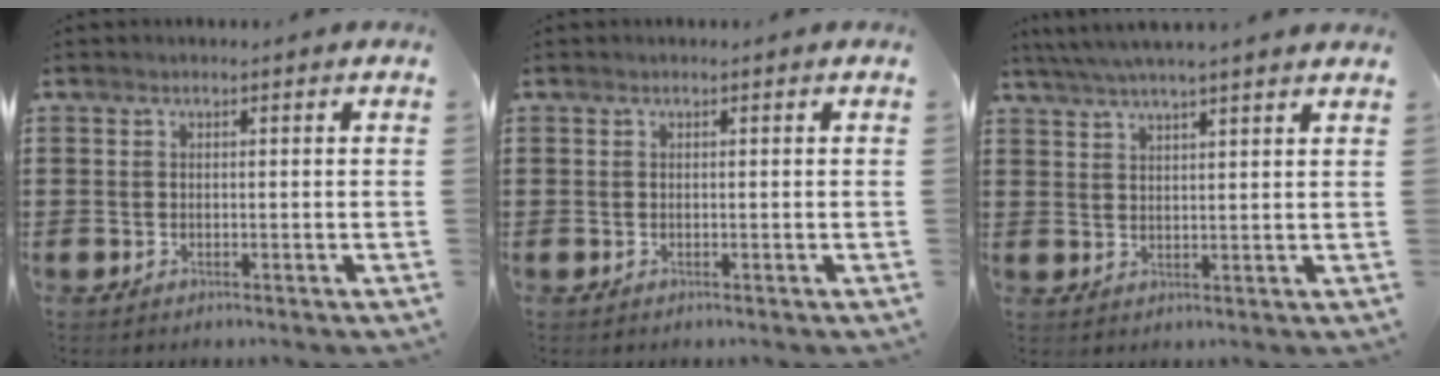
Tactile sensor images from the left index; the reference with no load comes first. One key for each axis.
{"total": 0.0}
{"total": 4.1, "fx": 3.7, "fy": -0.4, "fz": 1.8, "tx": -0.045, "ty": -0.009, "tz": 0.066}